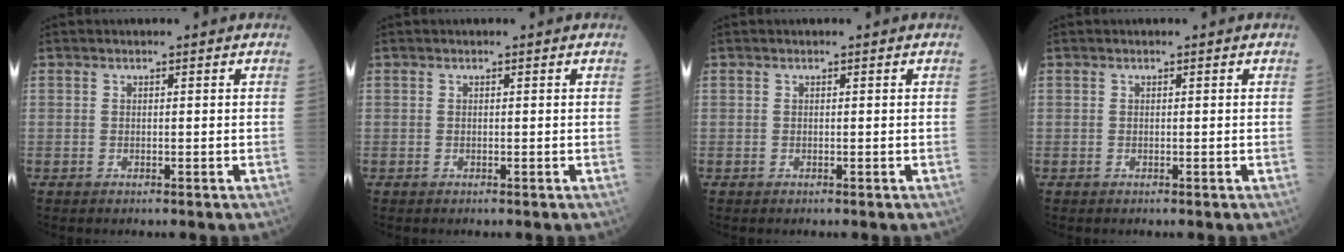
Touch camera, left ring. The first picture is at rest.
{"total": 0.0}
{"total": 0.0}
{"total": 0.0}